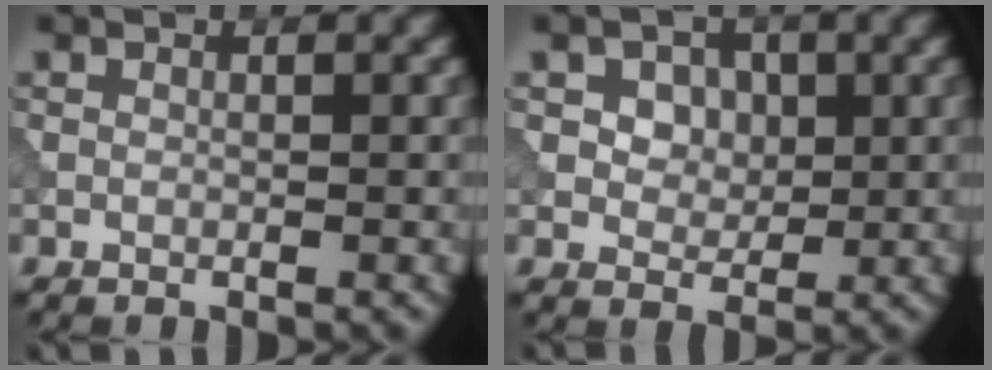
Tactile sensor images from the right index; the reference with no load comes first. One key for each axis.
{"total": 4.0, "fx": 1.6, "fy": 3.0, "fz": 2.0, "tx": -0.046, "ty": -0.001, "tz": 0.026}